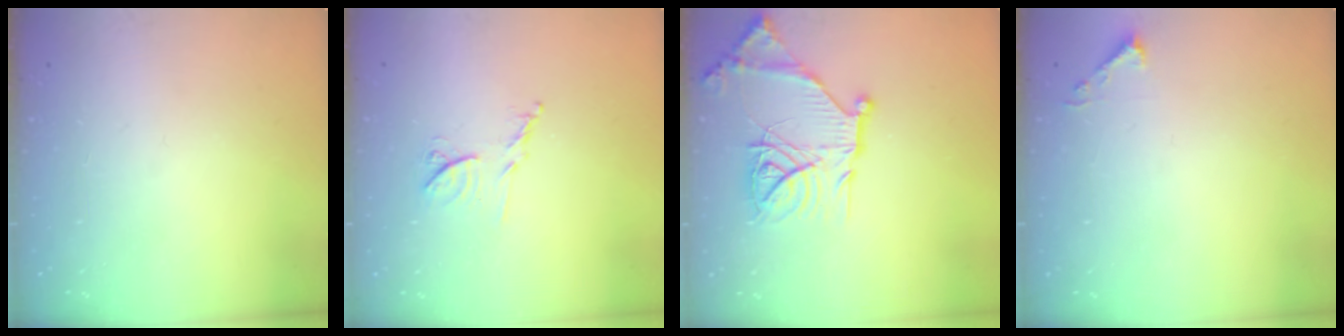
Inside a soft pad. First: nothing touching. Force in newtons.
{"total": 8.7, "press": 8.7, "slide": 0.4}
{"total": 20.2, "press": 20.1, "slide": 1.9}
{"total": 3.7, "press": 3.7, "slide": 0.4}